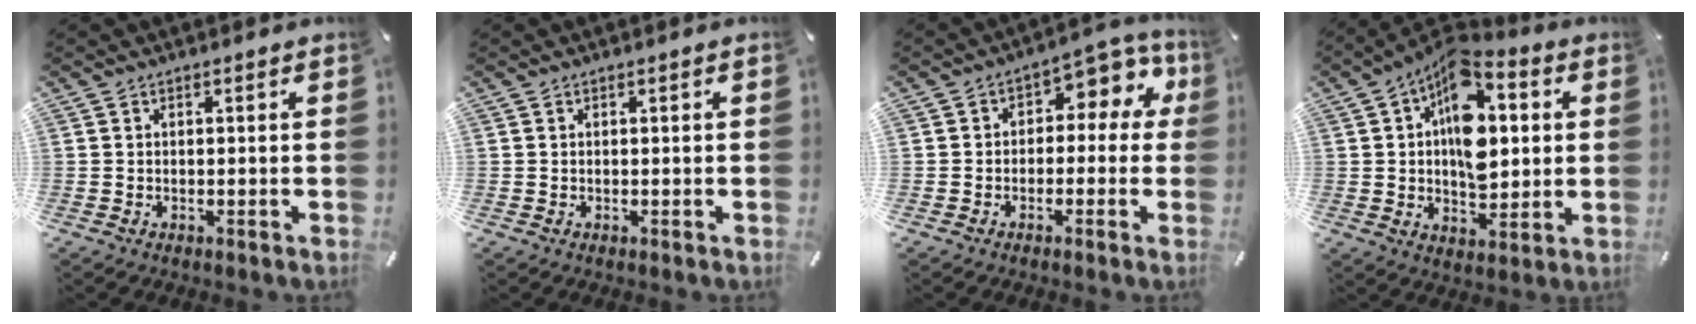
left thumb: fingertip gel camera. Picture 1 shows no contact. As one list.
[{"total": 0.0}, {"total": 7.6, "force": [0.8, 5.4, 5.4], "torque": [-0.070, 0.000, 0.010]}, {"total": 16.1, "force": [4.0, 10.0, 11.9], "torque": [-0.191, -0.027, 0.069]}]